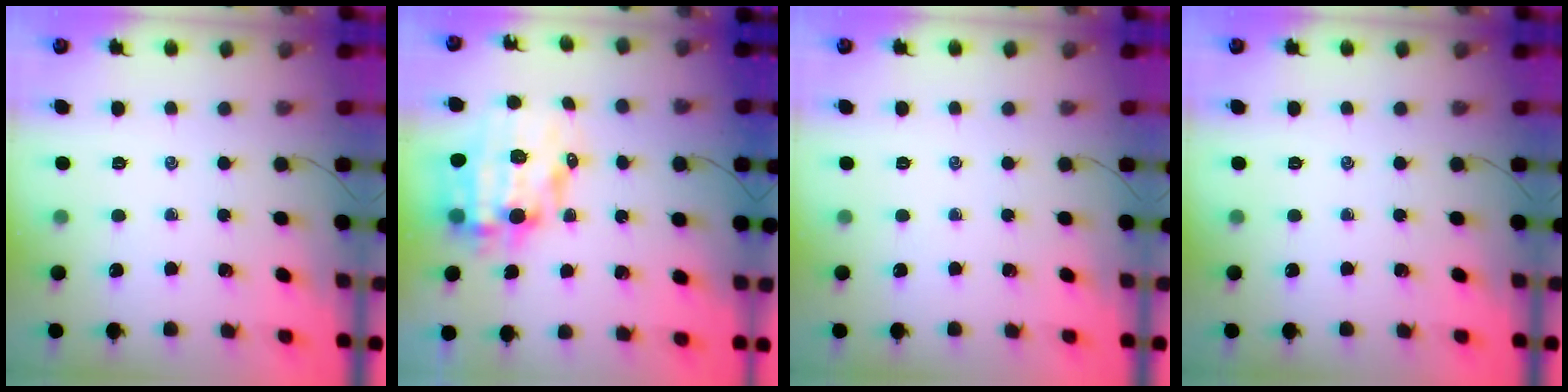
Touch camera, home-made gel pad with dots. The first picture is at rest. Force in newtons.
{"total": 12.4, "press": 11.9, "slide": 3.5}
{"total": 0.0}
{"total": 0.0}